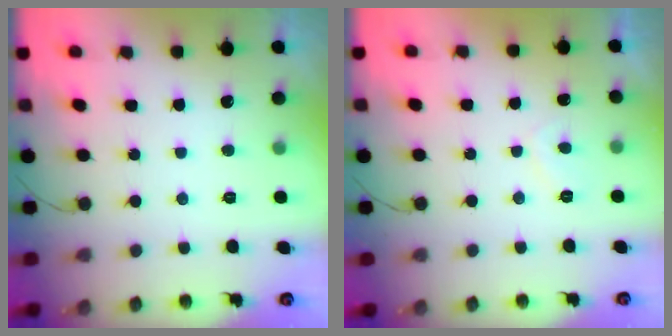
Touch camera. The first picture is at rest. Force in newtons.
{"total": 1.3, "press": 1.2, "slide": 0.6}